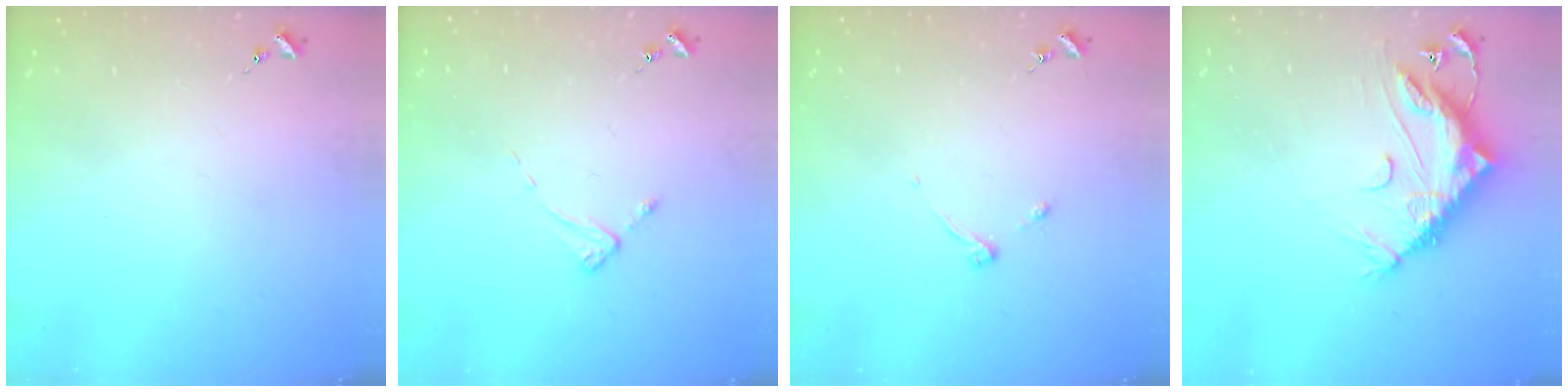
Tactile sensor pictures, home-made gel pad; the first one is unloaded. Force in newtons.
{"total": 2.6, "press": 2.6, "slide": 0.2}
{"total": 3.8, "press": 3.8, "slide": 0.5}
{"total": 15.2, "press": 15.2, "slide": 1.0}